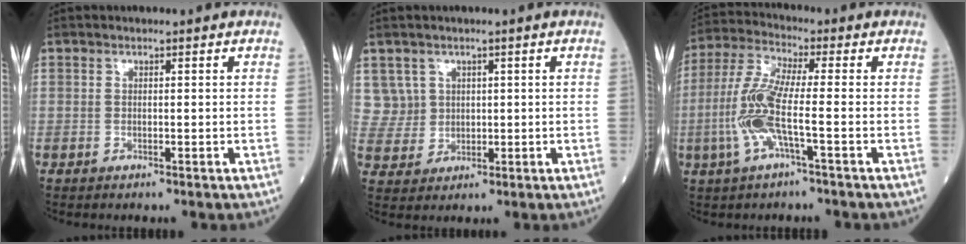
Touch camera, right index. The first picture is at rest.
{"total": 4.9, "force": [2.0, 4.5, -0.1], "torque": [0.003, 0.011, 0.047]}
{"total": 9.3, "force": [-2.3, 0.7, 9.0], "torque": [-0.203, 0.008, -0.053]}